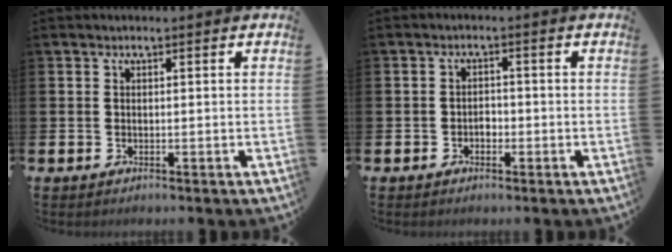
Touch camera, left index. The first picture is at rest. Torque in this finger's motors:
{"motor_torque": [-0.07, -0.15, -0.04, -0.01]}